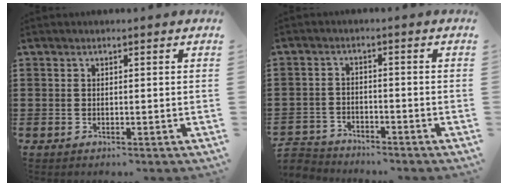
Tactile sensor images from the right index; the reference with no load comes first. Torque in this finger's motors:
{"motor_torque": [-0.96, 1.18, -1.05, -0.21]}